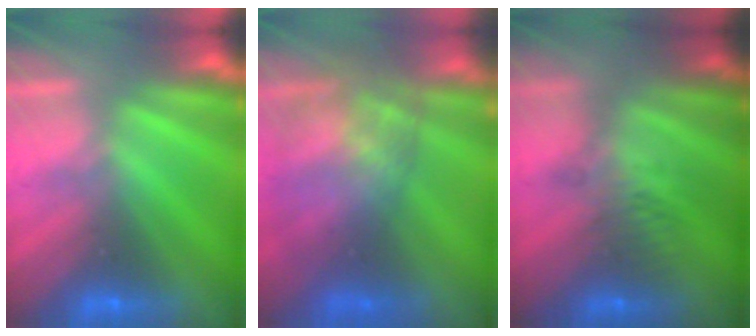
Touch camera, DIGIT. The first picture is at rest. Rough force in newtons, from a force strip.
{"total": 5.9}
{"total": 2.6}